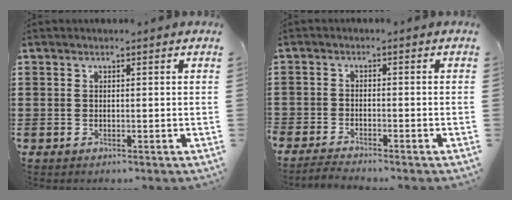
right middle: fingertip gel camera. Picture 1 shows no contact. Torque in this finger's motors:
{"motor_torque": [1.44, -0.50, 0.38, 0.20]}